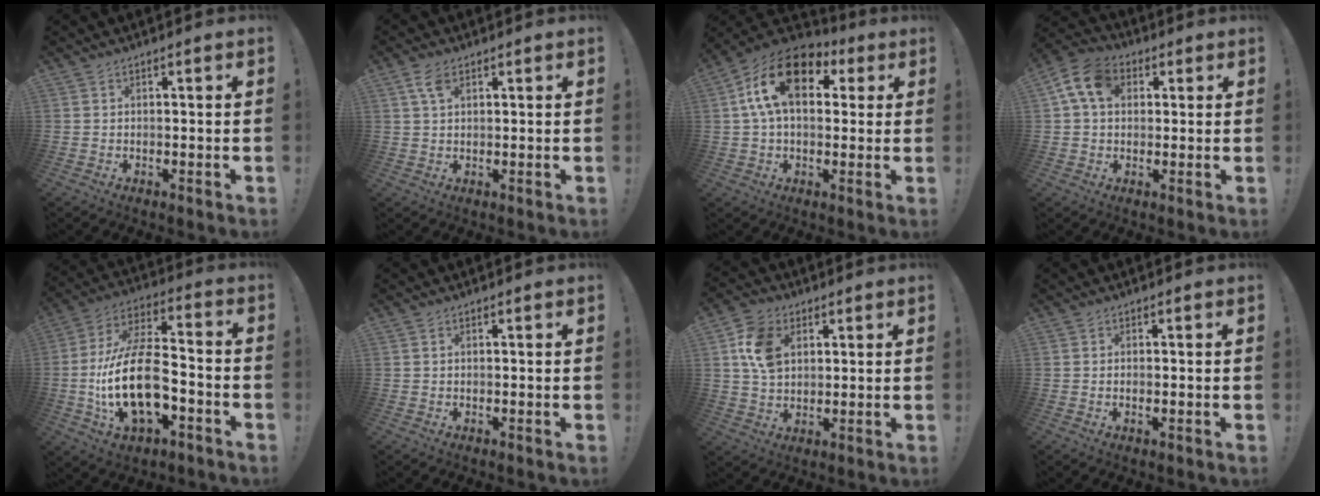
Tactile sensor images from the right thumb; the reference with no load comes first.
{"total": 4.4, "force": [2.2, 2.1, 3.2], "torque": [-0.056, -0.004, 0.039]}
{"total": 17.9, "force": [5.7, 10.6, 13.2], "torque": [-0.229, -0.006, 0.097]}
{"total": 11.1, "force": [3.4, 7.9, 7.0], "torque": [-0.126, 0.006, 0.067]}
{"total": 21.6, "force": [-5.2, 11.6, 17.4], "torque": [-0.327, 0.023, -0.085]}
{"total": 0.0}
{"total": 11.8, "force": [3.7, 8.4, 7.3], "torque": [-0.120, 0.008, 0.072]}
{"total": 0.9, "force": [-0.1, 0.4, 0.8], "torque": [-0.010, -0.002, -0.002]}